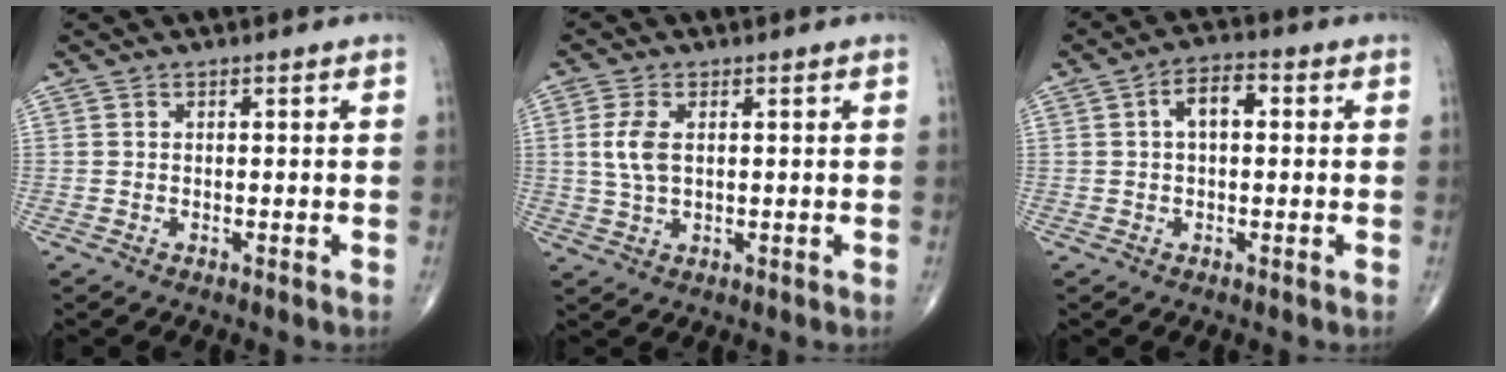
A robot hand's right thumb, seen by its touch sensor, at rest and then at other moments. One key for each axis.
{"total": 5.2, "fx": 0.9, "fy": 2.8, "fz": 4.2, "tx": -0.097, "ty": -0.002, "tz": 0.017}
{"total": 5.3, "fx": 0.8, "fy": 2.8, "fz": 4.4, "tx": -0.069, "ty": 0.016, "tz": 0.006}